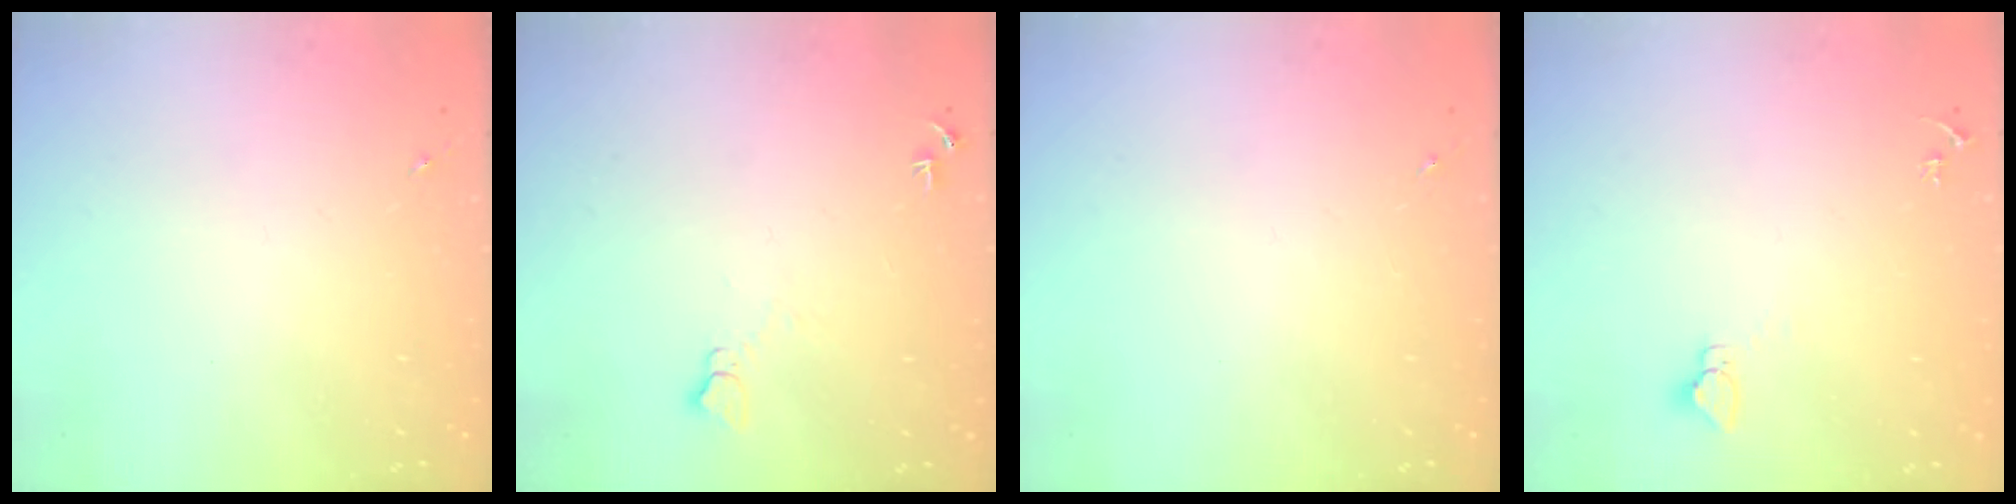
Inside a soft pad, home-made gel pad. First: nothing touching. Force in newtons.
{"total": 5.7, "press": 5.7, "slide": 0.7}
{"total": 0.0}
{"total": 2.9, "press": 2.9, "slide": 0.1}